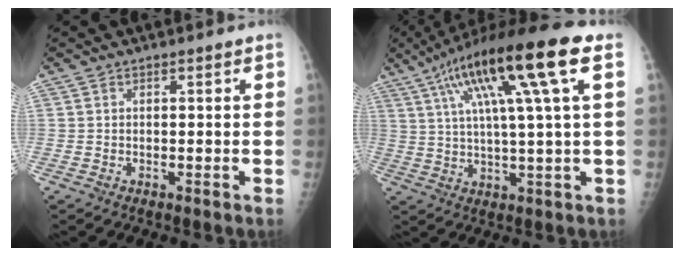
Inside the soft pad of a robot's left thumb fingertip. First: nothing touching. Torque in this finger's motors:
{"motor_torque": [0.55, 0.76, 1.89, -0.89, 0.63]}